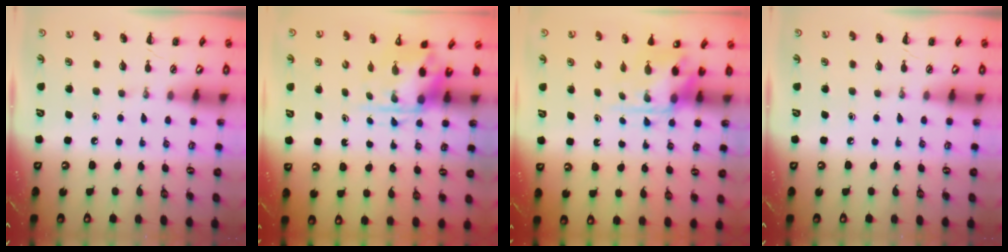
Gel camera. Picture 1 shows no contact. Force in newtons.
{"total": 3.8, "press": 3.7, "slide": 0.9}
{"total": 4.9, "press": 4.9, "slide": 0.6}
{"total": 0.0}